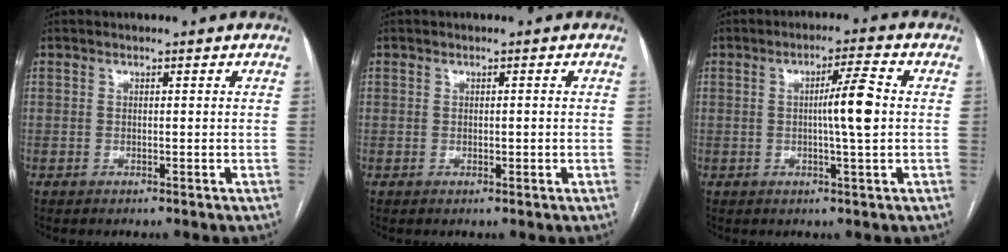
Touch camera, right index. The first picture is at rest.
{"total": 0.9, "force": [0.0, 0.5, 0.7], "torque": [-0.011, 0.000, 0.002]}
{"total": 6.2, "force": [0.2, -0.2, 6.2], "torque": [-0.100, 0.003, 0.003]}